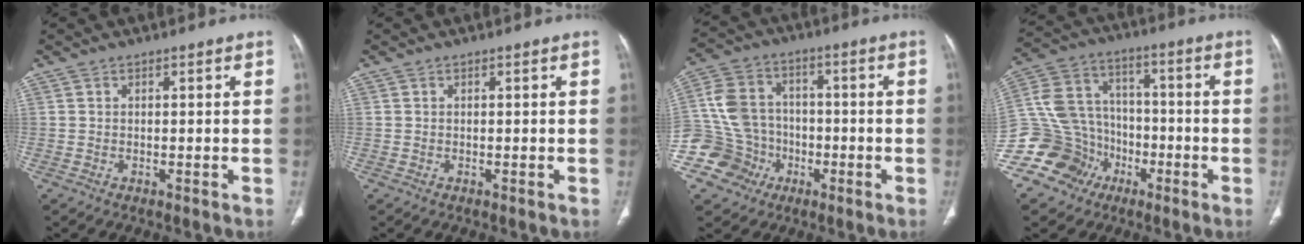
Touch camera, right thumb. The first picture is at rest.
{"total": 0.0}
{"total": 13.4, "force": [-4.7, 12.0, 3.5], "torque": [-0.048, 0.046, -0.077]}
{"total": 15.5, "force": [-7.3, 13.0, 4.3], "torque": [-0.057, 0.076, -0.129]}